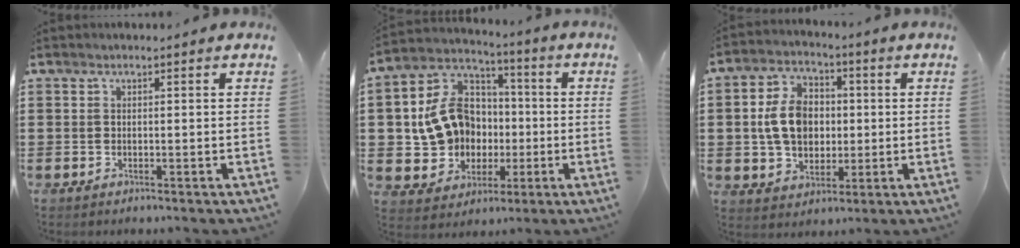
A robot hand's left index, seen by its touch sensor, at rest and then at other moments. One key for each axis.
{"total": 11.9, "fx": 0.1, "fy": 10.2, "fz": 6.0, "tx": -0.166, "ty": 0.008, "tz": 0.008}
{"total": 8.9, "fx": 0.4, "fy": 6.7, "fz": 5.8, "tx": -0.135, "ty": 0.014, "tz": 0.004}